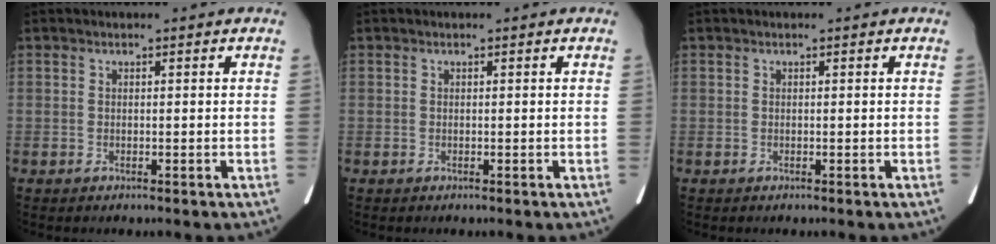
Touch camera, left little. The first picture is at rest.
{"total": 0.0}
{"total": 0.0}